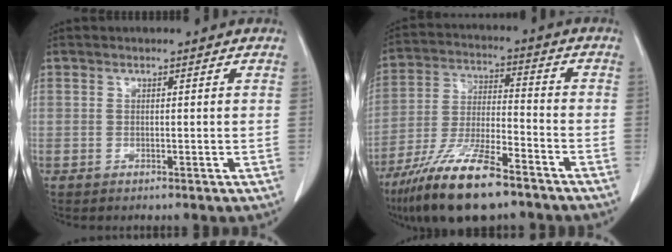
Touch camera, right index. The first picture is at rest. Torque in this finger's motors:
{"motor_torque": [0.82, -0.81, 0.44, 0.21]}